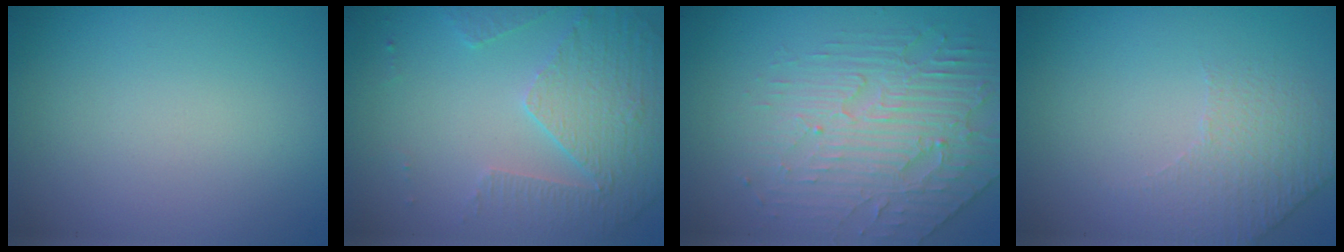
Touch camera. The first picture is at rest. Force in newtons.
{"total": 5.0, "press": 3.6, "slide": 3.5}
{"total": 4.3, "press": 3.9, "slide": 1.7}
{"total": 1.7, "press": 1.3, "slide": 1.1}